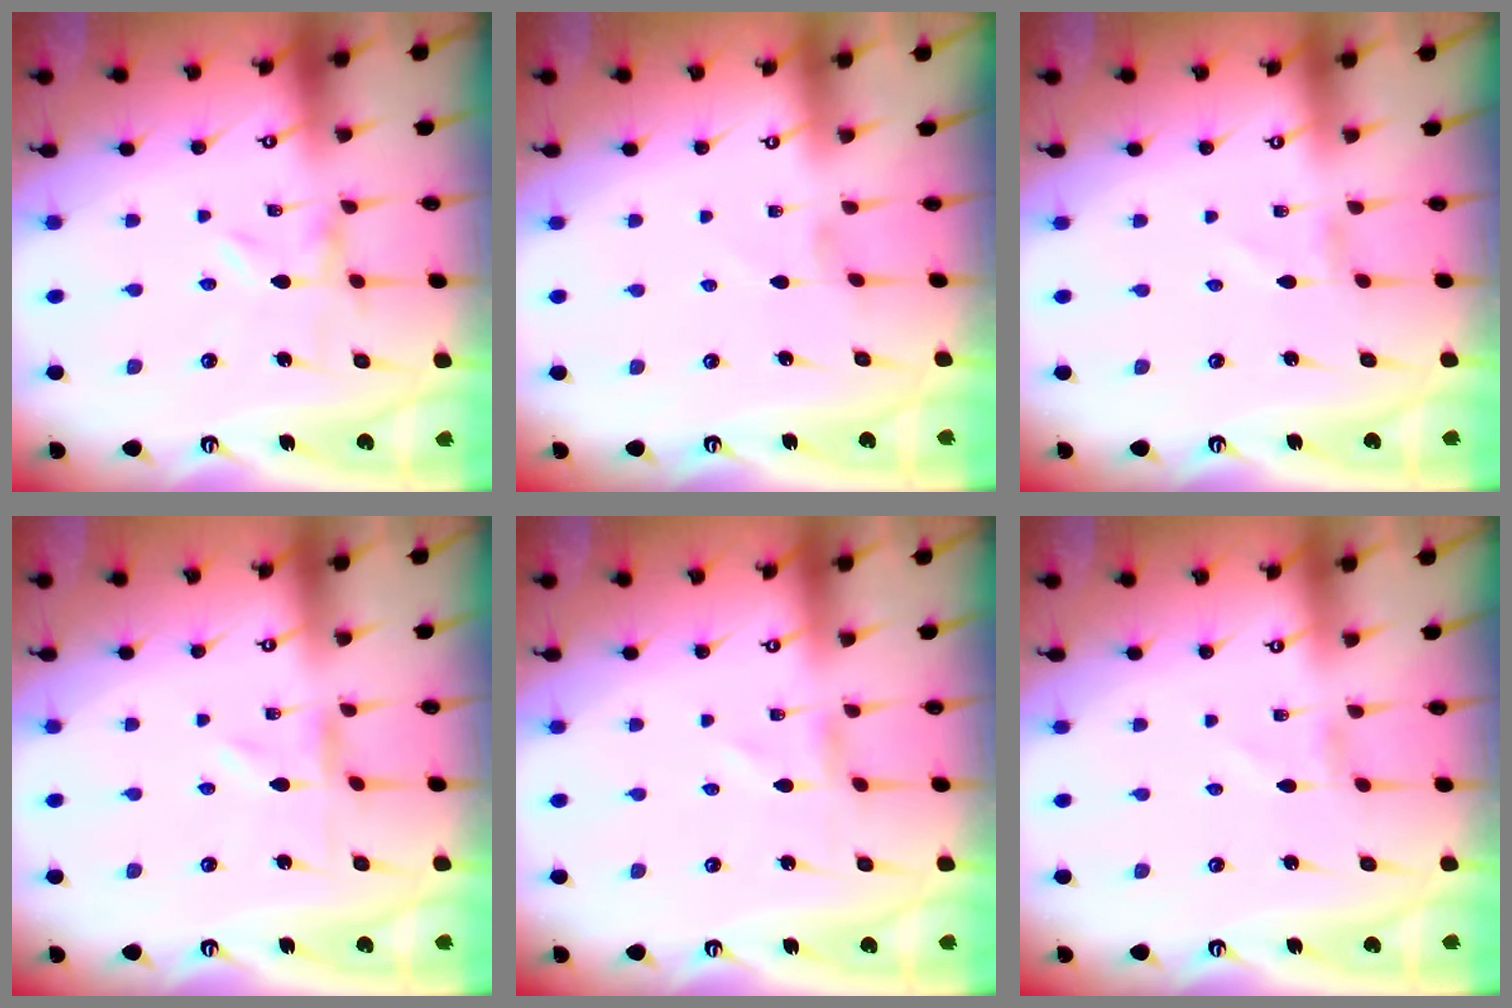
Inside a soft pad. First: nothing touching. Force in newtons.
{"total": 0.6, "press": 0.6, "slide": 0.2}
{"total": 1.3, "press": 1.3, "slide": 0.1}
{"total": 0.0}
{"total": 1.2, "press": 1.1, "slide": 0.1}
{"total": 1.3, "press": 1.3, "slide": 0.1}